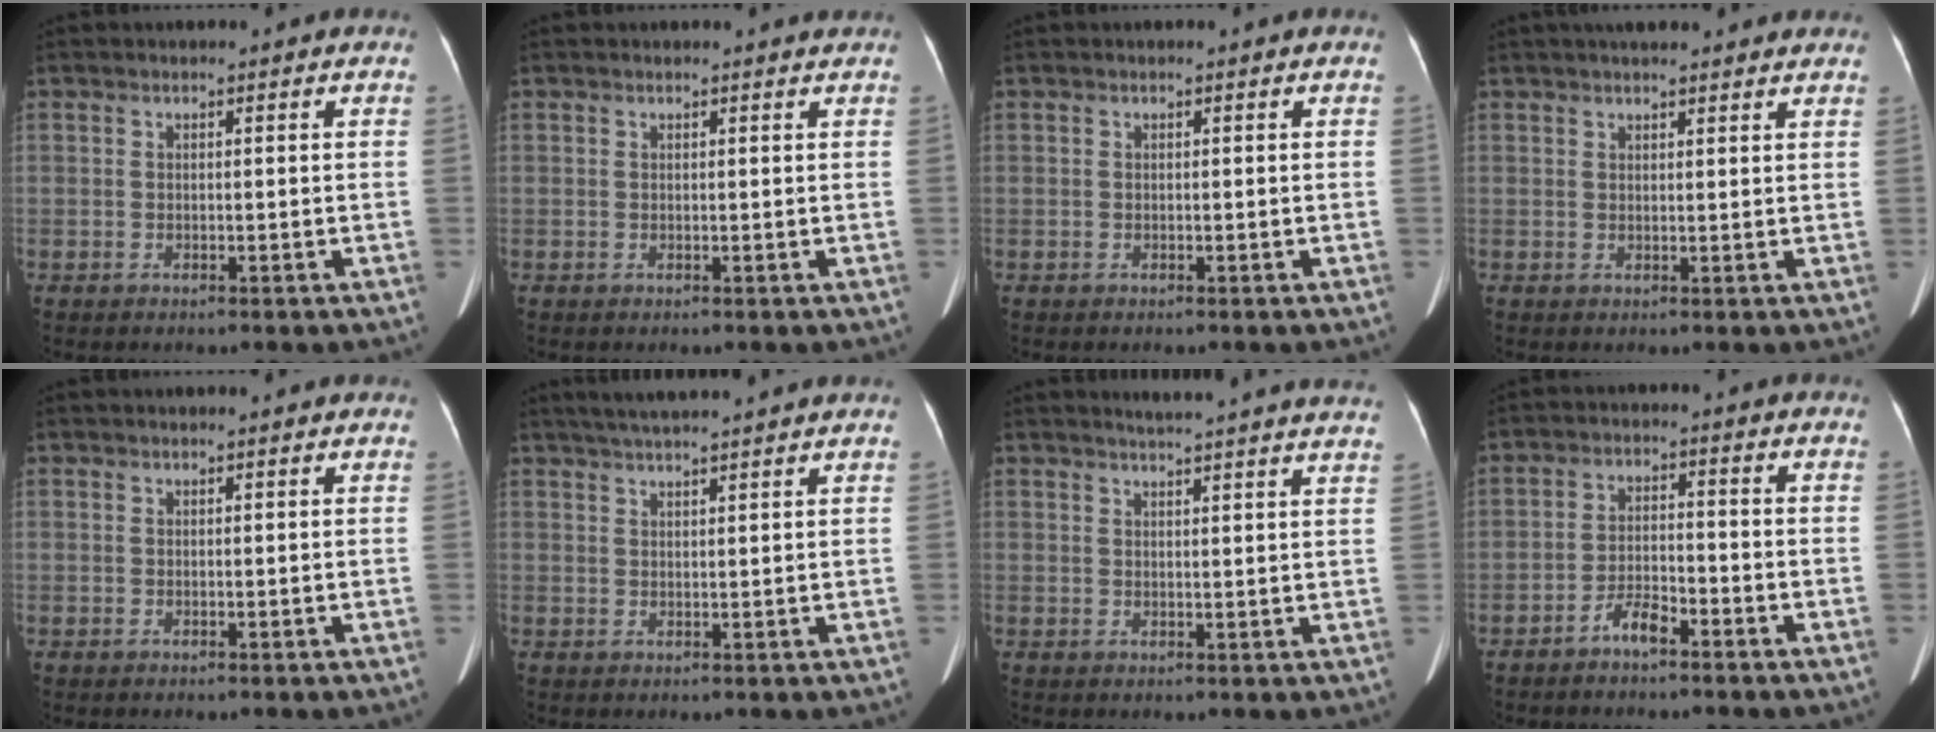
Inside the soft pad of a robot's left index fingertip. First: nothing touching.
{"total": 0.8, "force": [0.8, -0.1, 0.0], "torque": [-0.006, -0.004, 0.003]}
{"total": 0.0}
{"total": 9.2, "force": [7.9, 1.8, 4.3], "torque": [-0.053, 0.029, 0.096]}
{"total": 1.1, "force": [0.9, 0.2, 0.5], "torque": [-0.008, 0.014, 0.012]}
{"total": 7.8, "force": [6.8, -0.6, 3.8], "torque": [-0.063, 0.032, 0.099]}
{"total": 14.3, "force": [13.3, -0.4, 5.1], "torque": [-0.076, -0.021, 0.154]}
{"total": 3.8, "force": [-2.9, 0.9, 2.2], "torque": [-0.045, 0.007, -0.054]}